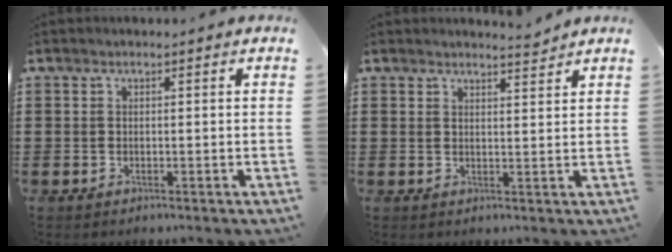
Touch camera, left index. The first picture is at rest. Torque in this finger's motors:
{"motor_torque": [0.36, 0.13, 0.11, 0.02]}